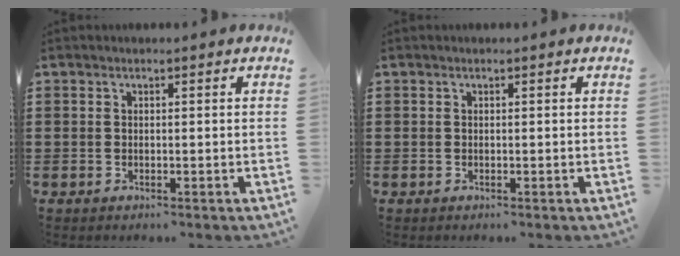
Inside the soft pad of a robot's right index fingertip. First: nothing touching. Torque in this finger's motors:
{"motor_torque": [-0.02, 2.12, 0.00, -0.01]}